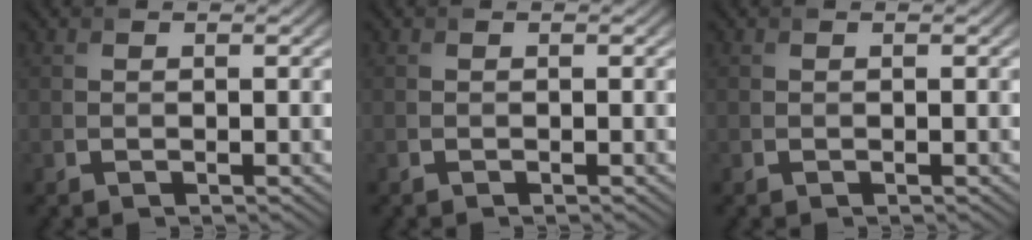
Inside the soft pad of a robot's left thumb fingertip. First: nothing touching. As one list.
[{"total": 0.0}, {"total": 0.0}]